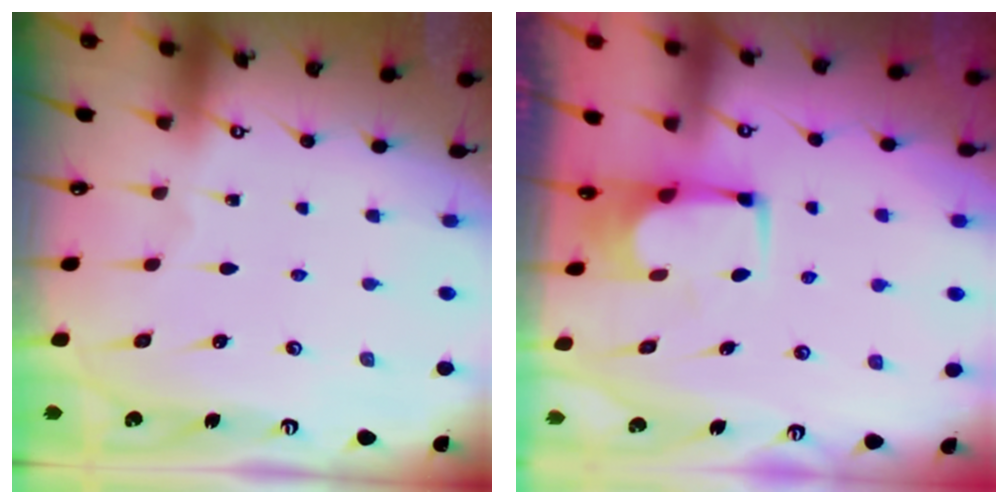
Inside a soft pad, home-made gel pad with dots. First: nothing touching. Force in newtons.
{"total": 1.8, "press": 1.7, "slide": 0.4}